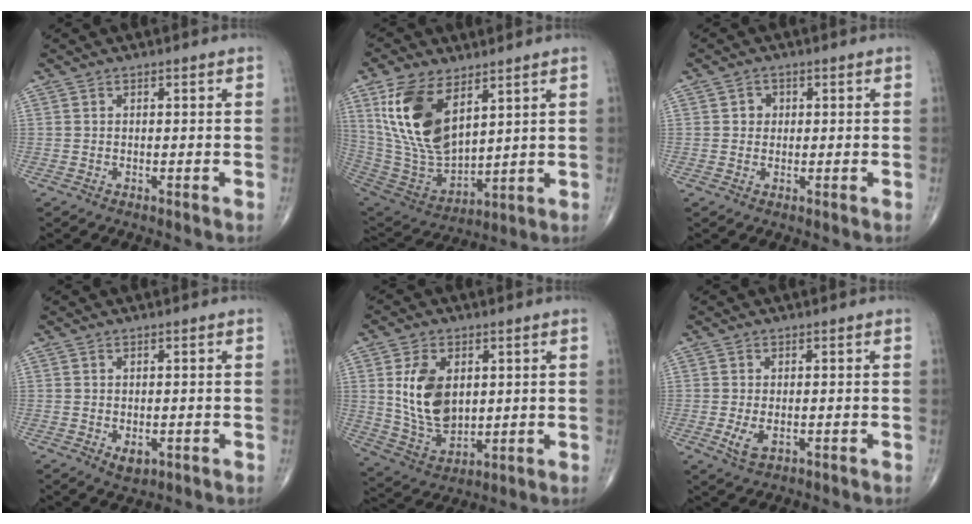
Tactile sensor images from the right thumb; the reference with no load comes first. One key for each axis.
{"total": 18.6, "fx": 8.0, "fy": 9.6, "fz": 13.7, "tx": -0.250, "ty": -0.036, "tz": 0.170}
{"total": 2.1, "fx": 0.4, "fy": 1.9, "fz": 0.7, "tx": 0.002, "ty": 0.002, "tz": 0.003}
{"total": 2.4, "fx": -0.6, "fy": 1.6, "fz": 1.8, "tx": -0.017, "ty": -0.003, "tz": -0.002}
{"total": 12.5, "fx": 2.5, "fy": 8.0, "fz": 9.2, "tx": -0.151, "ty": -0.018, "tz": 0.060}
{"total": 3.2, "fx": -0.7, "fy": 1.6, "fz": 2.6, "tx": -0.056, "ty": -0.009, "tz": -0.011}